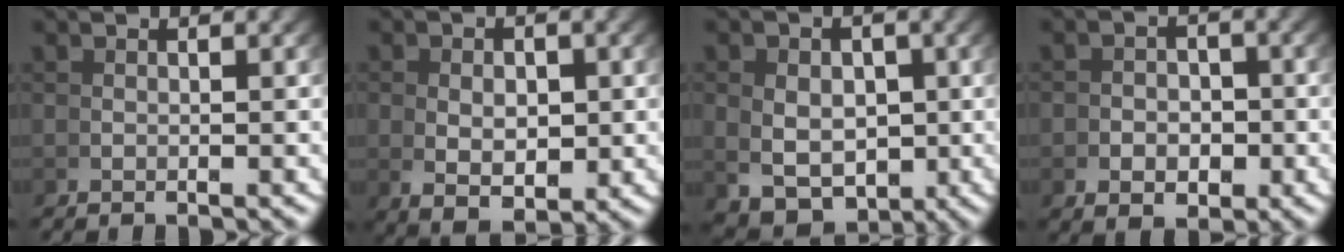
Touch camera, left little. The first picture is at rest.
{"total": 4.2, "force": [-0.7, 2.4, 3.4], "torque": [-0.062, -0.027, 0.007]}
{"total": 5.7, "force": [-2.3, 4.1, 3.3], "torque": [-0.071, -0.048, -0.011]}
{"total": 2.5, "force": [-1.1, 1.6, 1.5], "torque": [-0.001, -0.004, -0.019]}